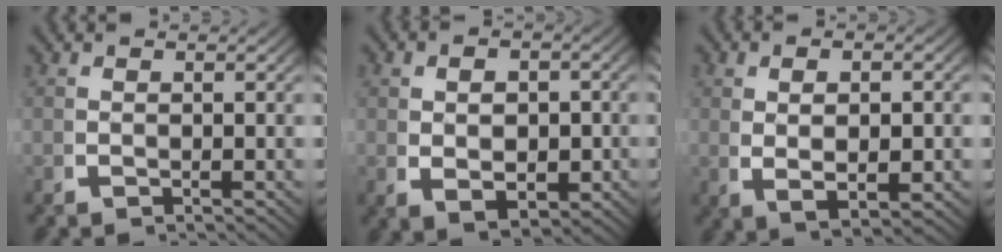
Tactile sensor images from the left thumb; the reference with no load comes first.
{"total": 5.0, "force": [-0.4, 3.5, 3.6], "torque": [-0.065, -0.024, 0.009]}
{"total": 4.8, "force": [0.0, 2.4, 4.1], "torque": [-0.083, -0.014, 0.015]}